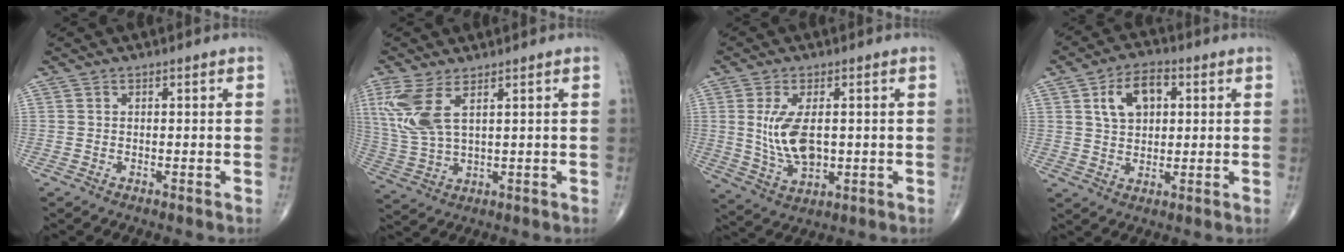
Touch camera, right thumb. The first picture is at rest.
{"total": 9.3, "force": [3.9, 3.6, 7.6], "torque": [-0.192, -0.010, 0.091]}
{"total": 9.5, "force": [0.8, 4.9, 8.0], "torque": [-0.154, -0.014, 0.026]}
{"total": 8.6, "force": [2.7, 5.4, 6.2], "torque": [-0.090, 0.003, 0.044]}